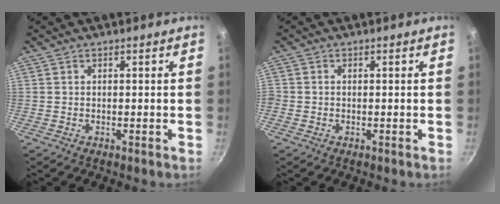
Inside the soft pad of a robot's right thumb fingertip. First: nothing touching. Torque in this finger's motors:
{"motor_torque": [-0.04, -0.39, 0.90, 0.18, 0.07]}